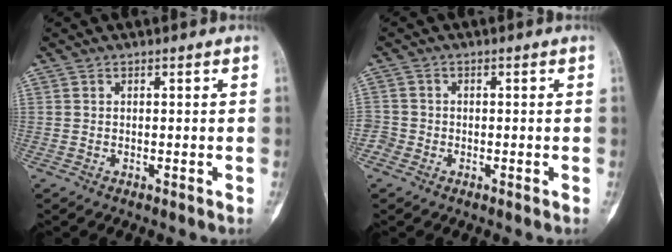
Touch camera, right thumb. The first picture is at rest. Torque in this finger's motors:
{"motor_torque": [0.28, 0.00, 0.01, -0.17, 0.12]}